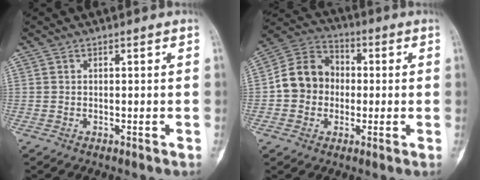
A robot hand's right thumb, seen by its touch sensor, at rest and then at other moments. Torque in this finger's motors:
{"motor_torque": [0.76, 0.77, 0.35, -0.33, 0.04]}